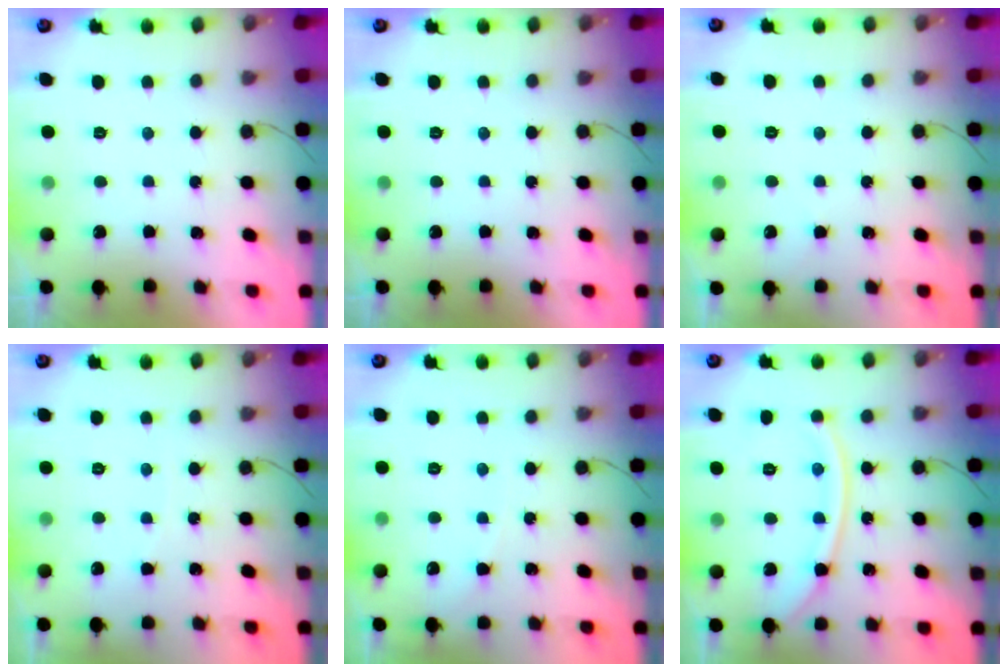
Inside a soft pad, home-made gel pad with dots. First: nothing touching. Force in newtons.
{"total": 0.0}
{"total": 1.2, "press": 1.2, "slide": 0.3}
{"total": 1.8, "press": 1.7, "slide": 0.2}
{"total": 3.8, "press": 3.7, "slide": 0.5}
{"total": 10.0, "press": 10.0, "slide": 0.4}